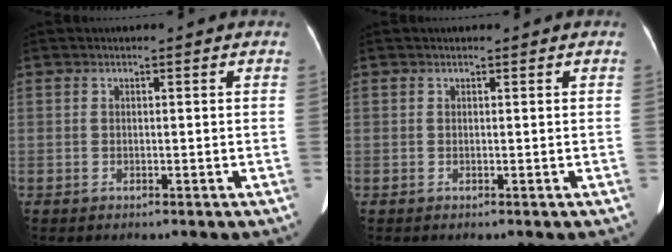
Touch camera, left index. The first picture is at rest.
{"total": 1.0, "force": [0.9, 0.1, 0.4], "torque": [-0.008, 0.002, 0.011]}